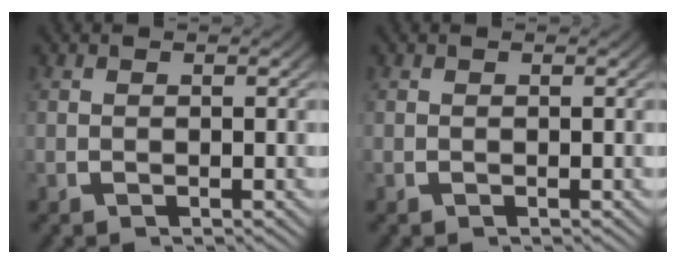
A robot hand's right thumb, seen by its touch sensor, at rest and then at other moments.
{"total": 0.0}